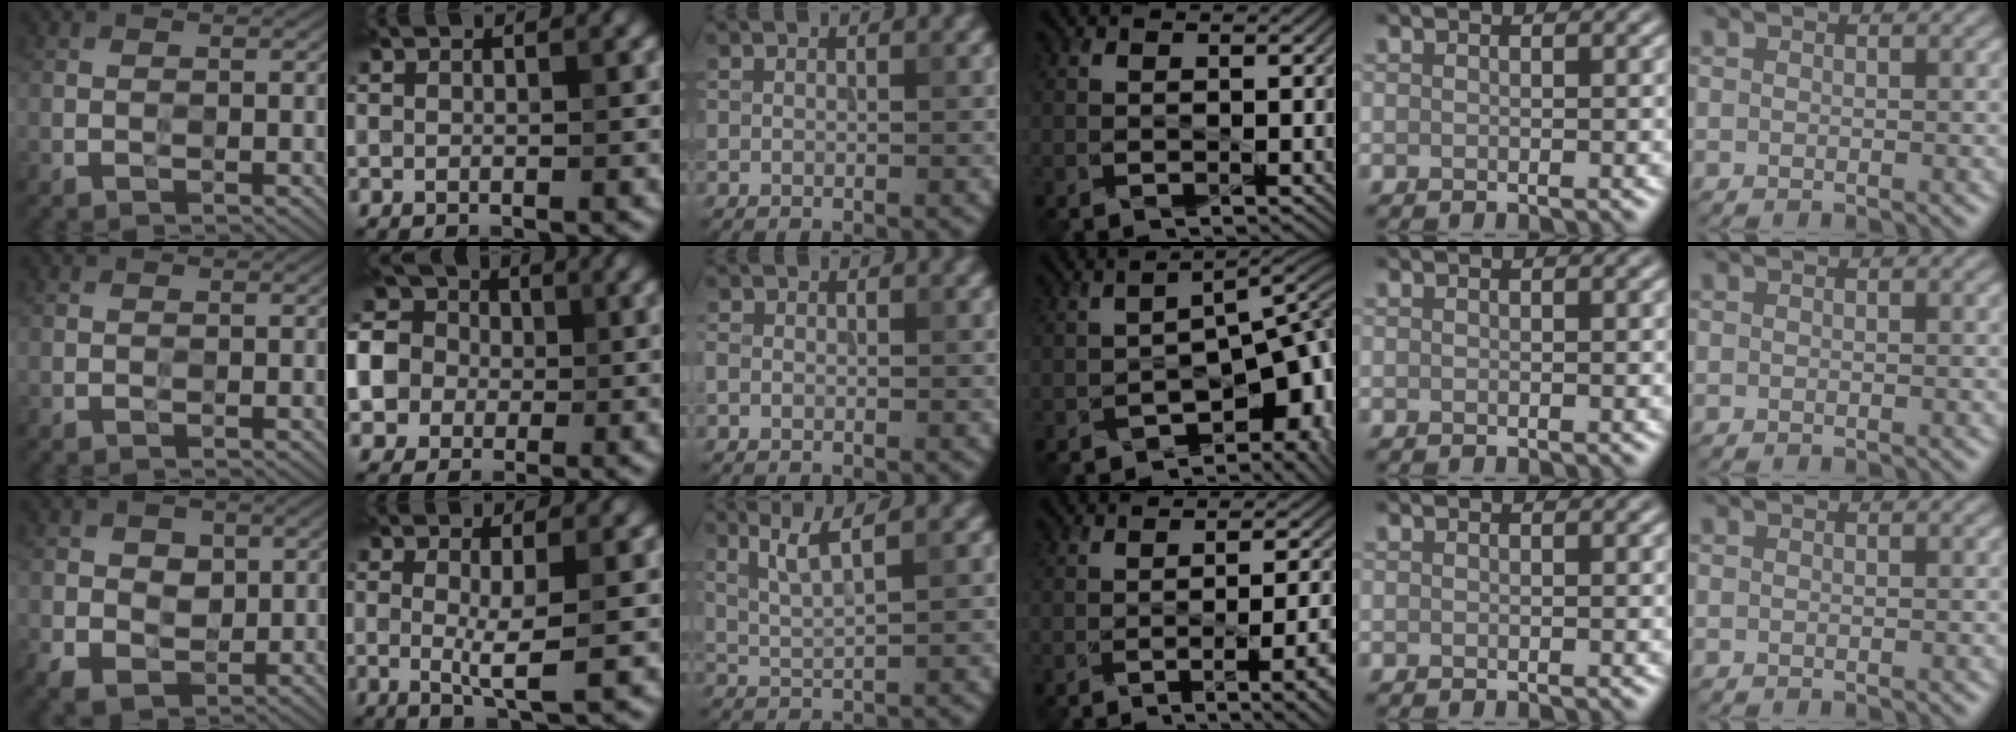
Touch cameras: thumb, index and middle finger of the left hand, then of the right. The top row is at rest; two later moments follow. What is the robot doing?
{"motion": "wipe", "object": "compact mirror"}